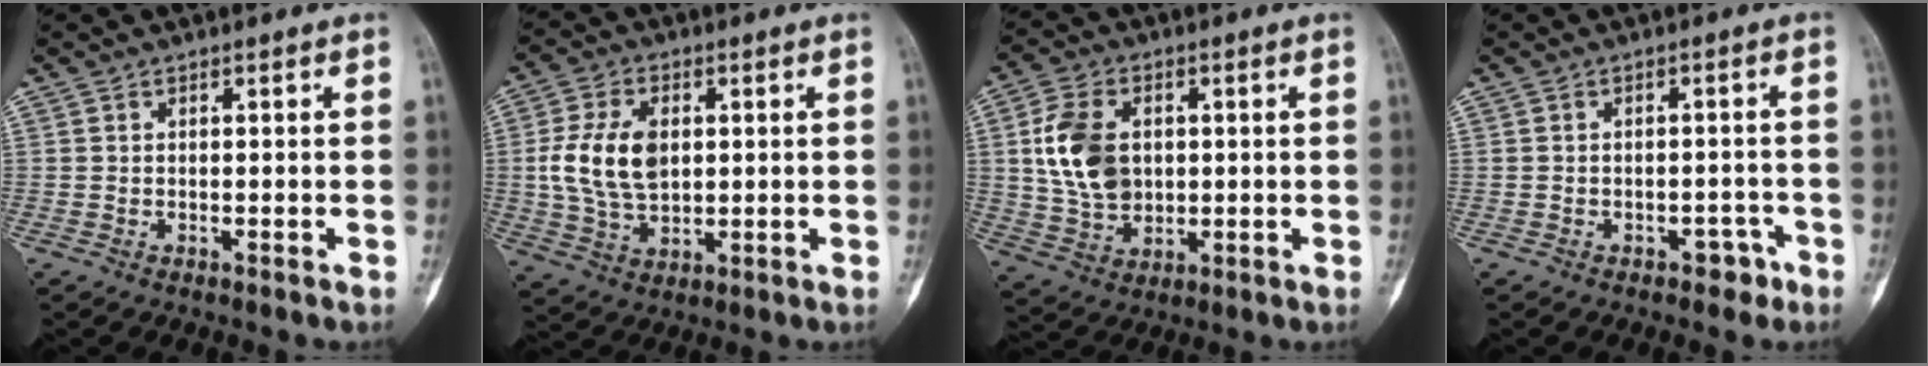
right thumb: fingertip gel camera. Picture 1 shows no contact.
{"total": 11.5, "force": [1.3, 7.3, 8.8], "torque": [-0.168, -0.003, 0.031]}
{"total": 11.7, "force": [1.6, 8.2, 8.2], "torque": [-0.147, -0.001, 0.037]}
{"total": 3.2, "force": [-2.0, 2.0, 1.5], "torque": [-0.006, 0.021, -0.021]}